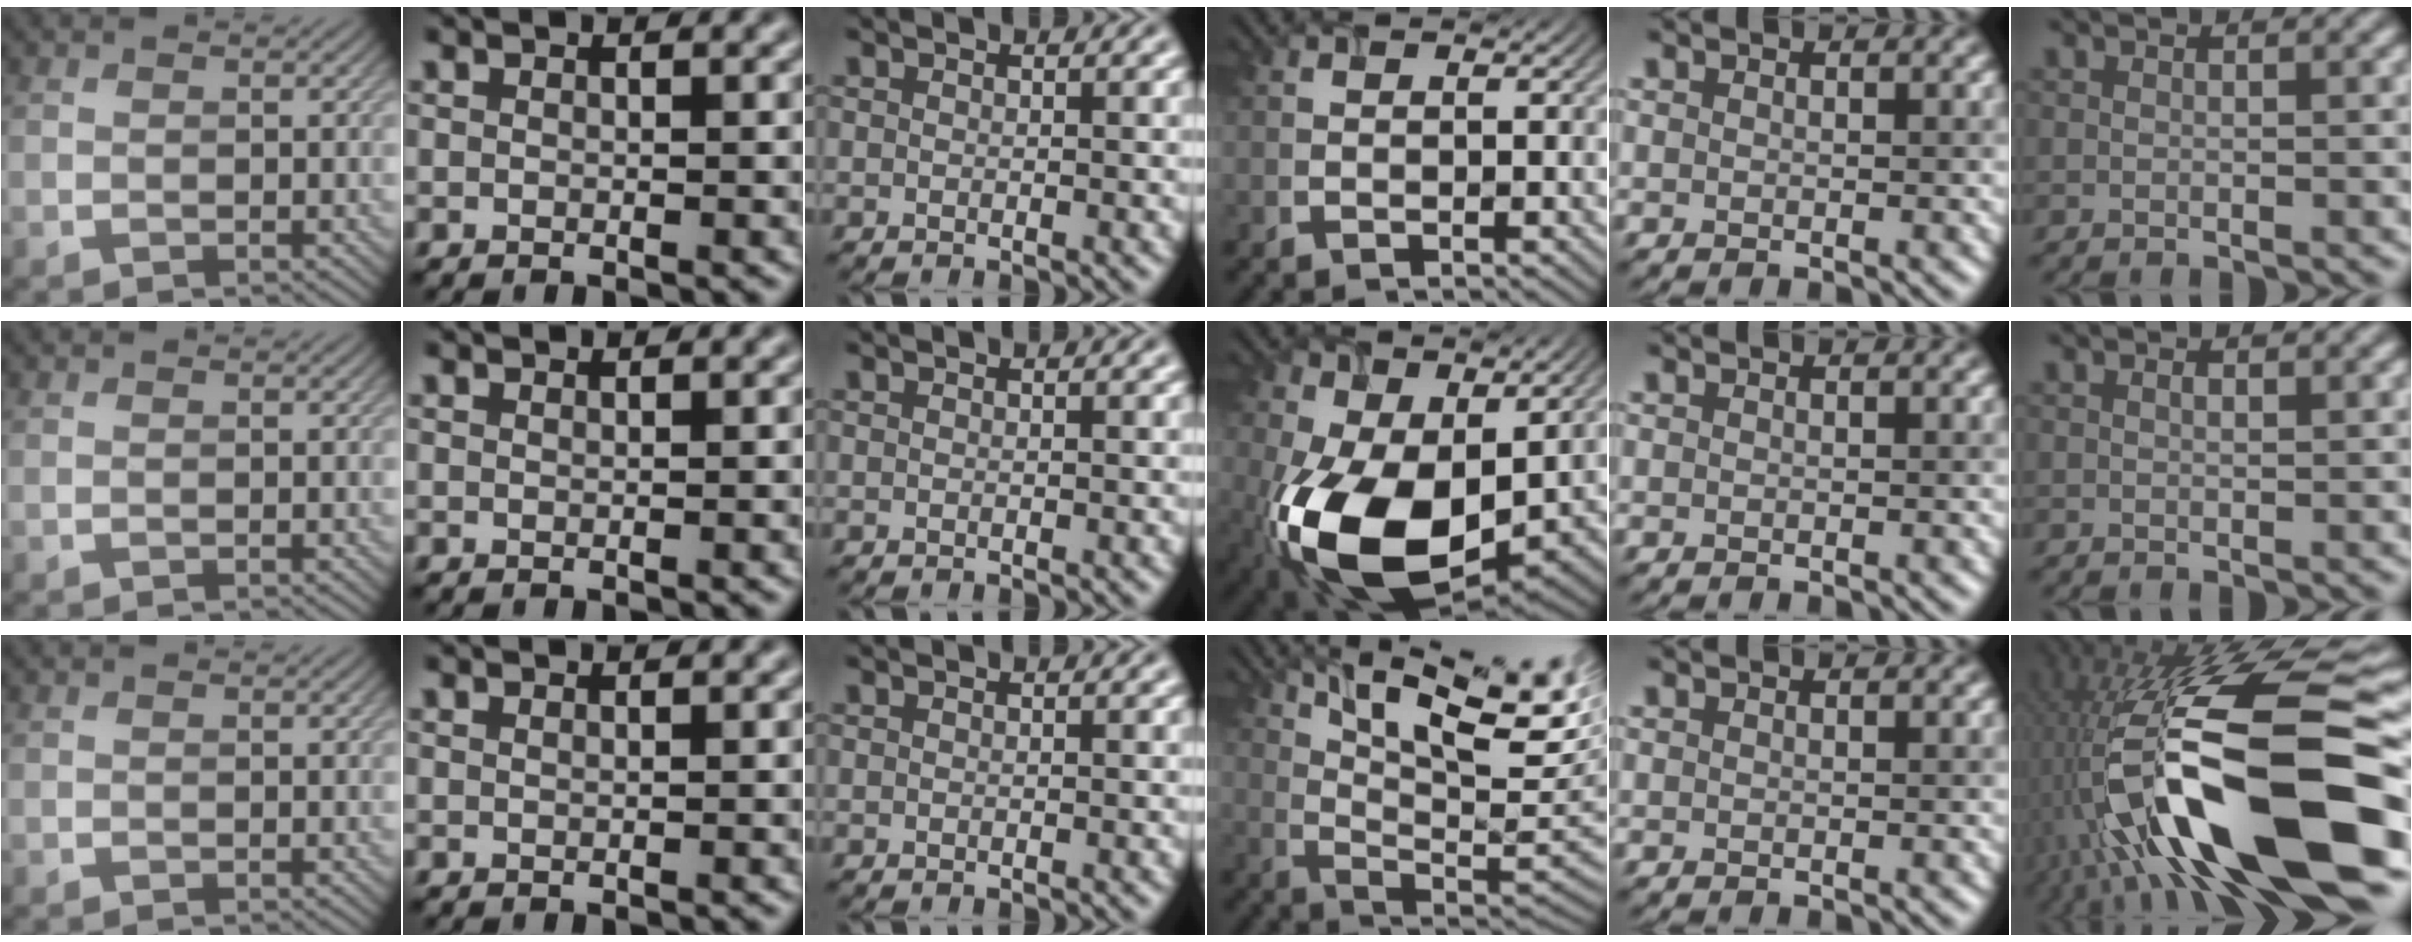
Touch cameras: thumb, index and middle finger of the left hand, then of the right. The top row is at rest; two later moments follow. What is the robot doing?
{"motion": "screw", "object": "timer"}